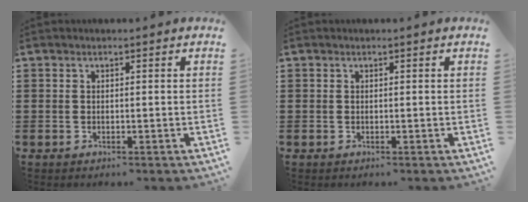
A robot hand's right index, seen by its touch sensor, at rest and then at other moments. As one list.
[{"total": 0.0}]